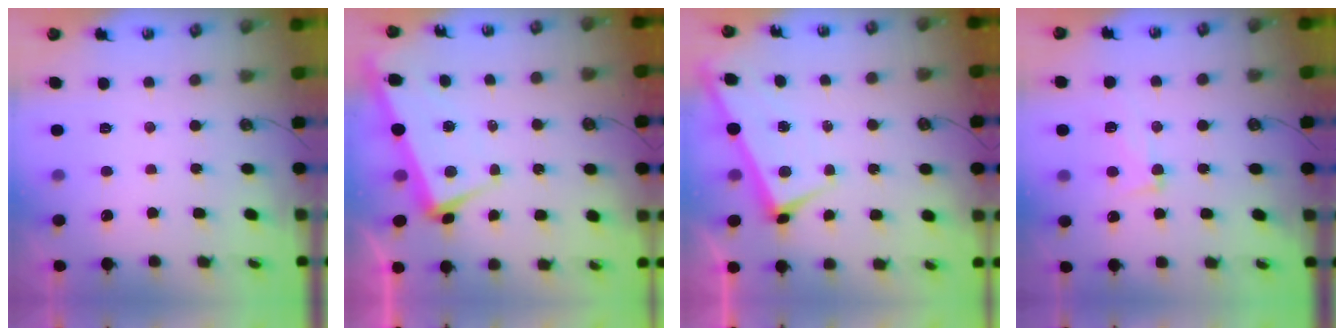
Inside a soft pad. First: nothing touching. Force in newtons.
{"total": 2.0, "press": 1.8, "slide": 1.0}
{"total": 1.0, "press": 1.0, "slide": 0.1}
{"total": 8.3, "press": 8.2, "slide": 1.6}